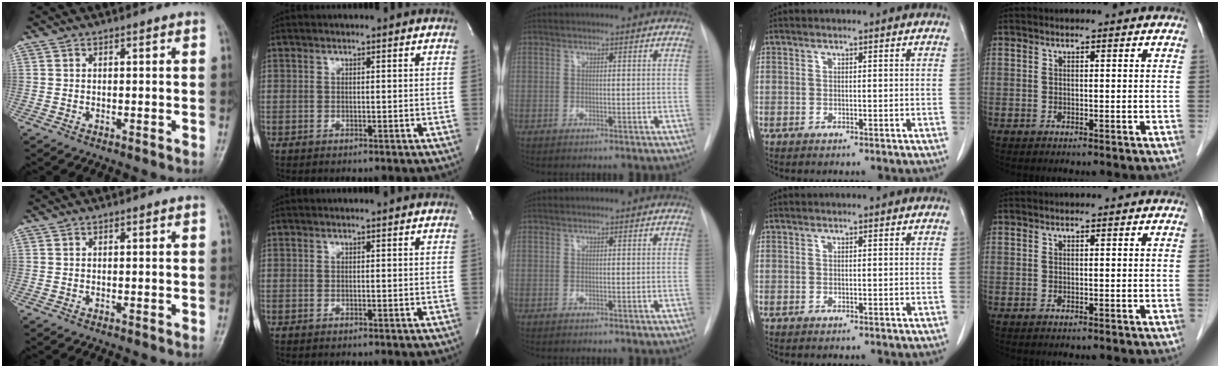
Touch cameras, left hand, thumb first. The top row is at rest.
{}